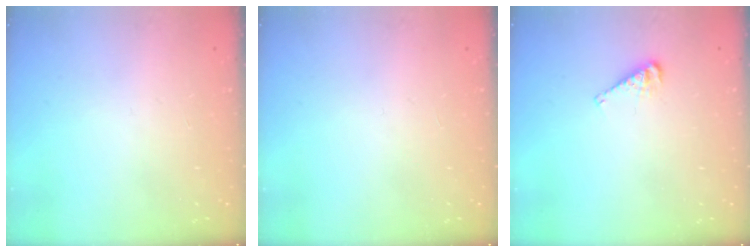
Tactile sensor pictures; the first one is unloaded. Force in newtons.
{"total": 0.0}
{"total": 5.1, "press": 5.0, "slide": 0.4}